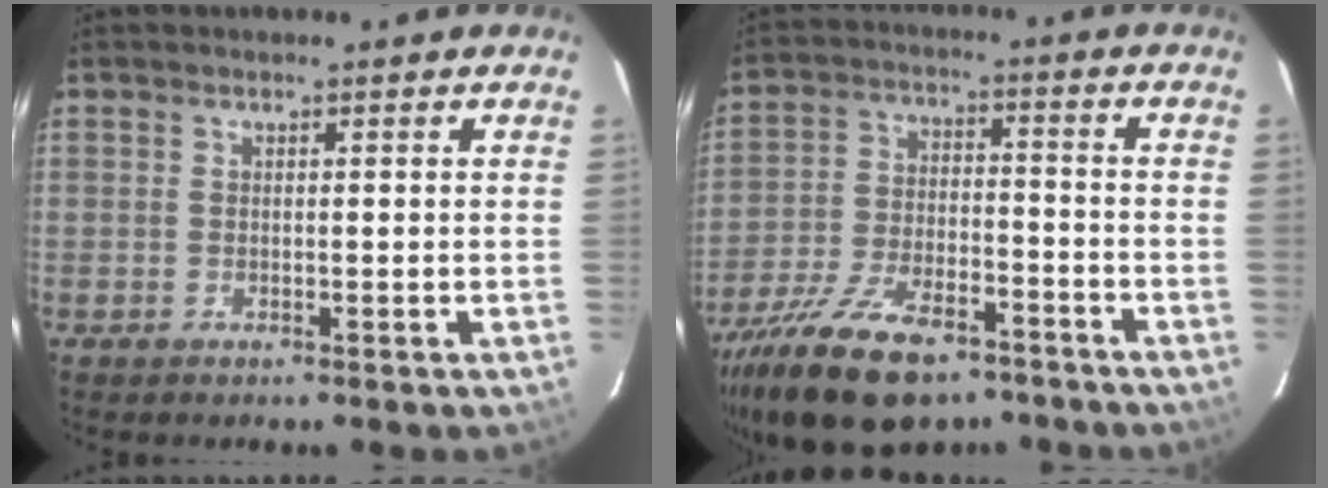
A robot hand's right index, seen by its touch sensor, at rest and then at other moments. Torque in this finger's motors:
{"motor_torque": [1.56, -0.58, 0.75, 0.21]}